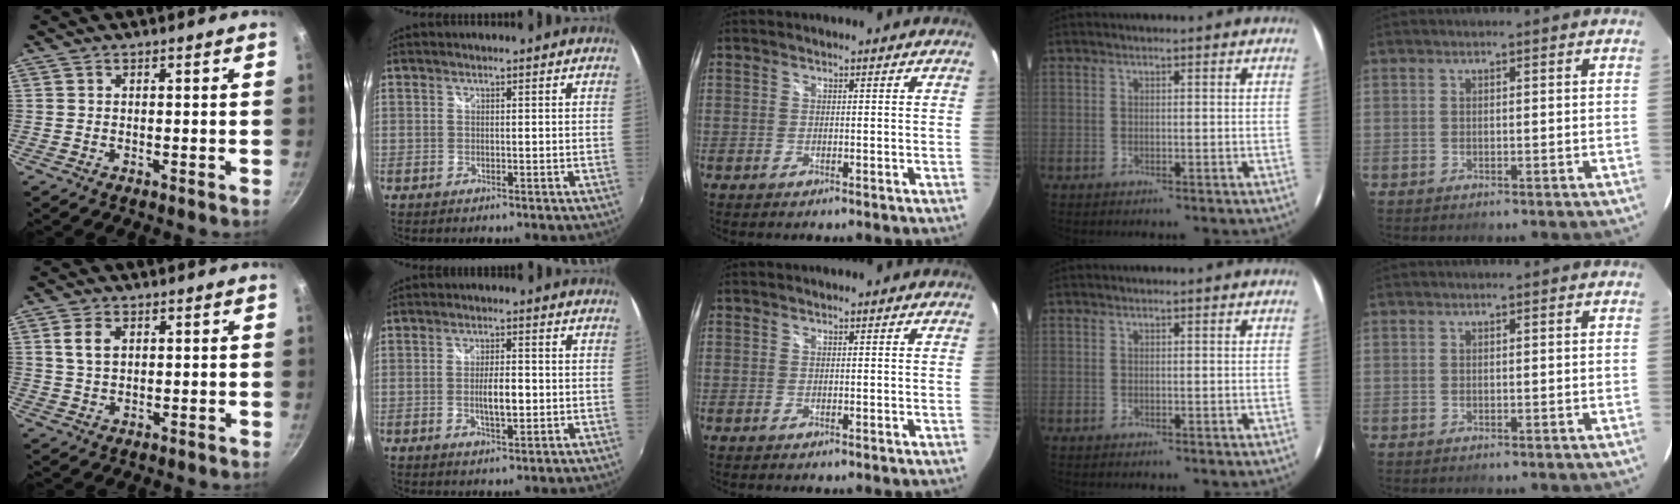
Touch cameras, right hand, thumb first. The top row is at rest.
{"thumb": {"total": 4.1, "force": [1.3, 2.7, 2.8], "torque": [-0.045, 0.000, 0.026]}, "index": {"total": 4.9, "force": [-0.7, 1.6, 4.6], "torque": [-0.084, -0.003, -0.010]}}